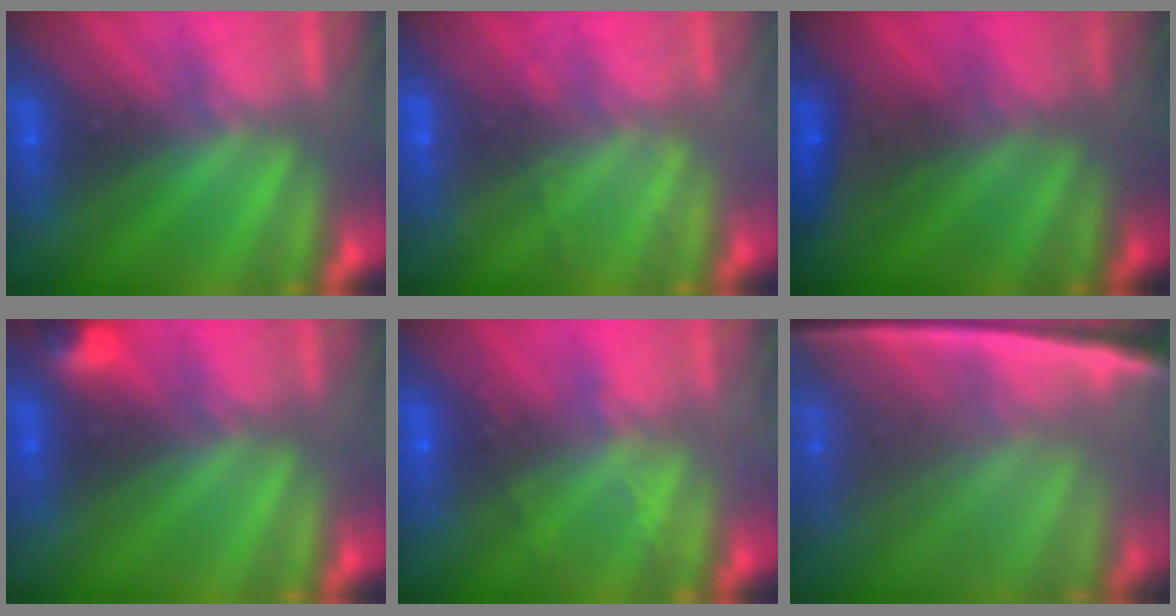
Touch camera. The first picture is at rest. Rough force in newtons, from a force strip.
{"total": 2.0}
{"total": 4.7}
{"total": 2.9}
{"total": 2.2}
{"total": 8.0}